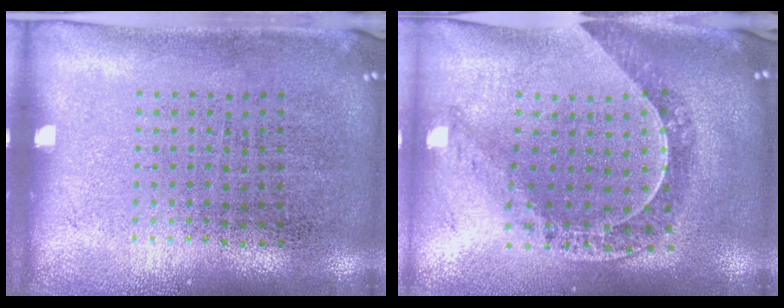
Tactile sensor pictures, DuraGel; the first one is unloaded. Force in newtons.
{"total": 1.0, "press": 0.9, "slide": 0.2}